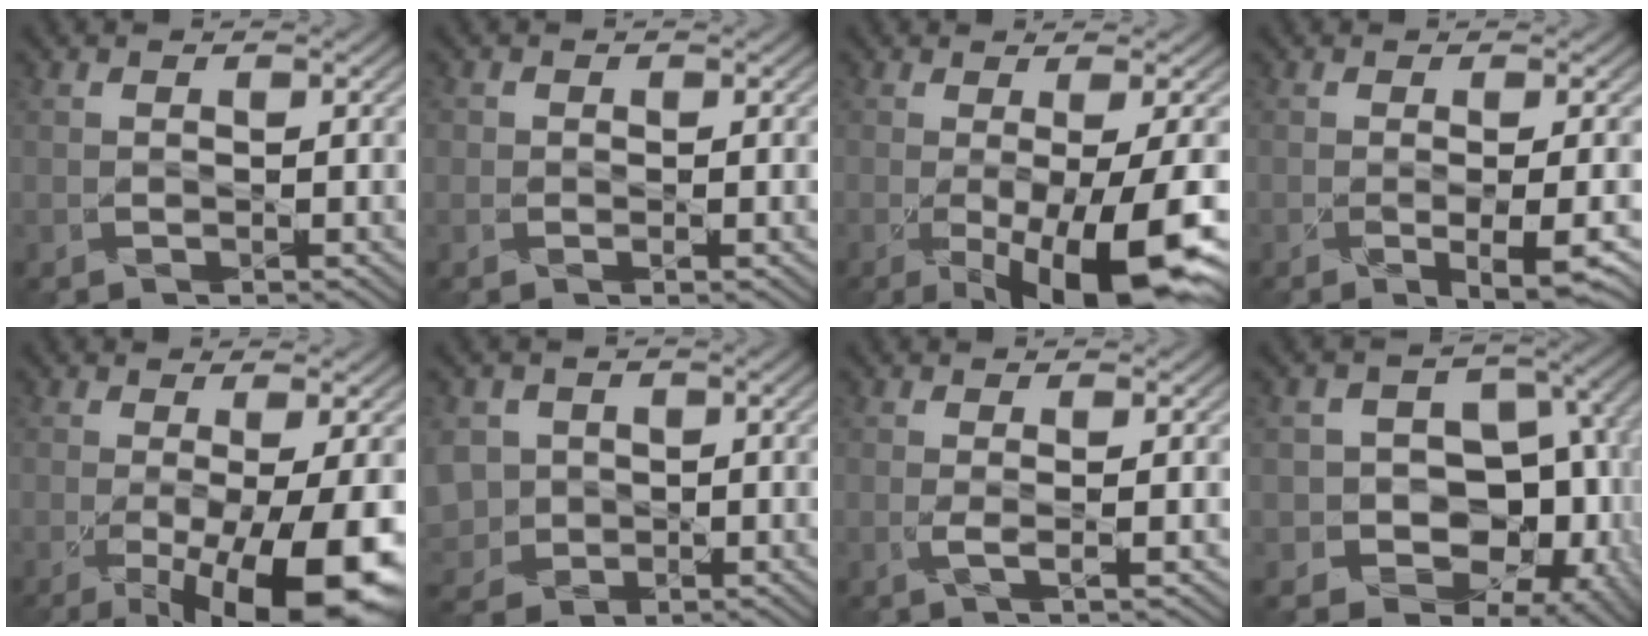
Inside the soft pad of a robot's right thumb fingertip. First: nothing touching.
{"total": 1.4, "force": [-0.2, 1.1, 0.8], "torque": [-0.007, 0.000, -0.005]}
{"total": 11.9, "force": [-4.5, 3.0, 10.6], "torque": [-0.185, -0.035, -0.054]}
{"total": 4.4, "force": [-2.0, 0.5, 3.9], "torque": [-0.067, -0.010, -0.026]}
{"total": 13.2, "force": [-5.1, 3.7, 11.5], "torque": [-0.201, -0.034, -0.064]}
{"total": 5.6, "force": [0.1, 5.2, 2.1], "torque": [-0.087, -0.013, -0.007]}
{"total": 1.6, "force": [-0.4, -0.4, 1.5], "torque": [-0.042, -0.004, -0.007]}
{"total": 14.1, "force": [-1.9, 11.4, 8.0], "torque": [-0.147, -0.020, -0.023]}